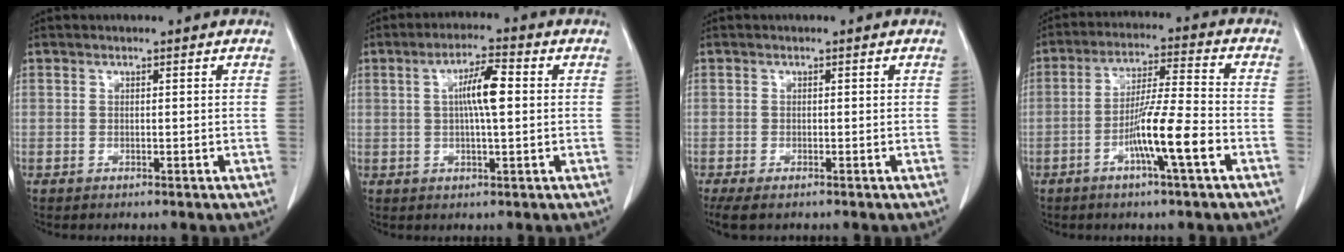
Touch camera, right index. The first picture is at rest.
{"total": 6.1, "force": [0.8, 0.8, 6.0], "torque": [-0.110, 0.009, 0.012]}
{"total": 3.8, "force": [-2.7, 1.3, 2.3], "torque": [-0.047, -0.013, -0.044]}
{"total": 9.8, "force": [-3.9, -0.2, 9.0], "torque": [-0.163, 0.000, -0.073]}